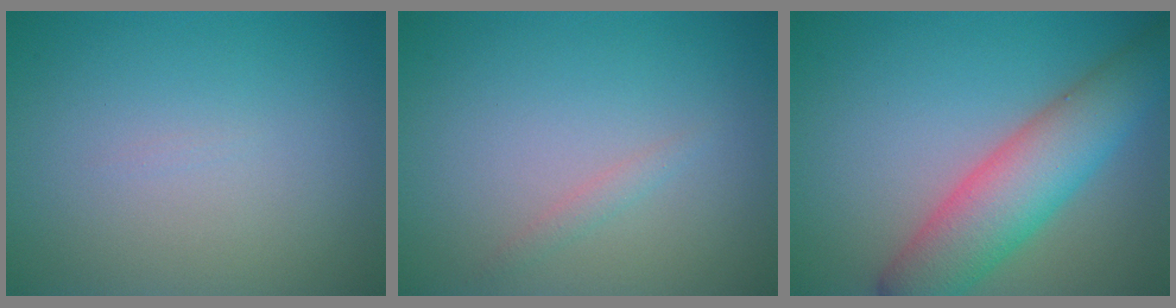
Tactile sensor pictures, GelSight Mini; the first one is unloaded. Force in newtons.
{"total": 0.8, "press": 0.8, "slide": 0.0}
{"total": 7.2, "press": 7.2, "slide": 0.1}